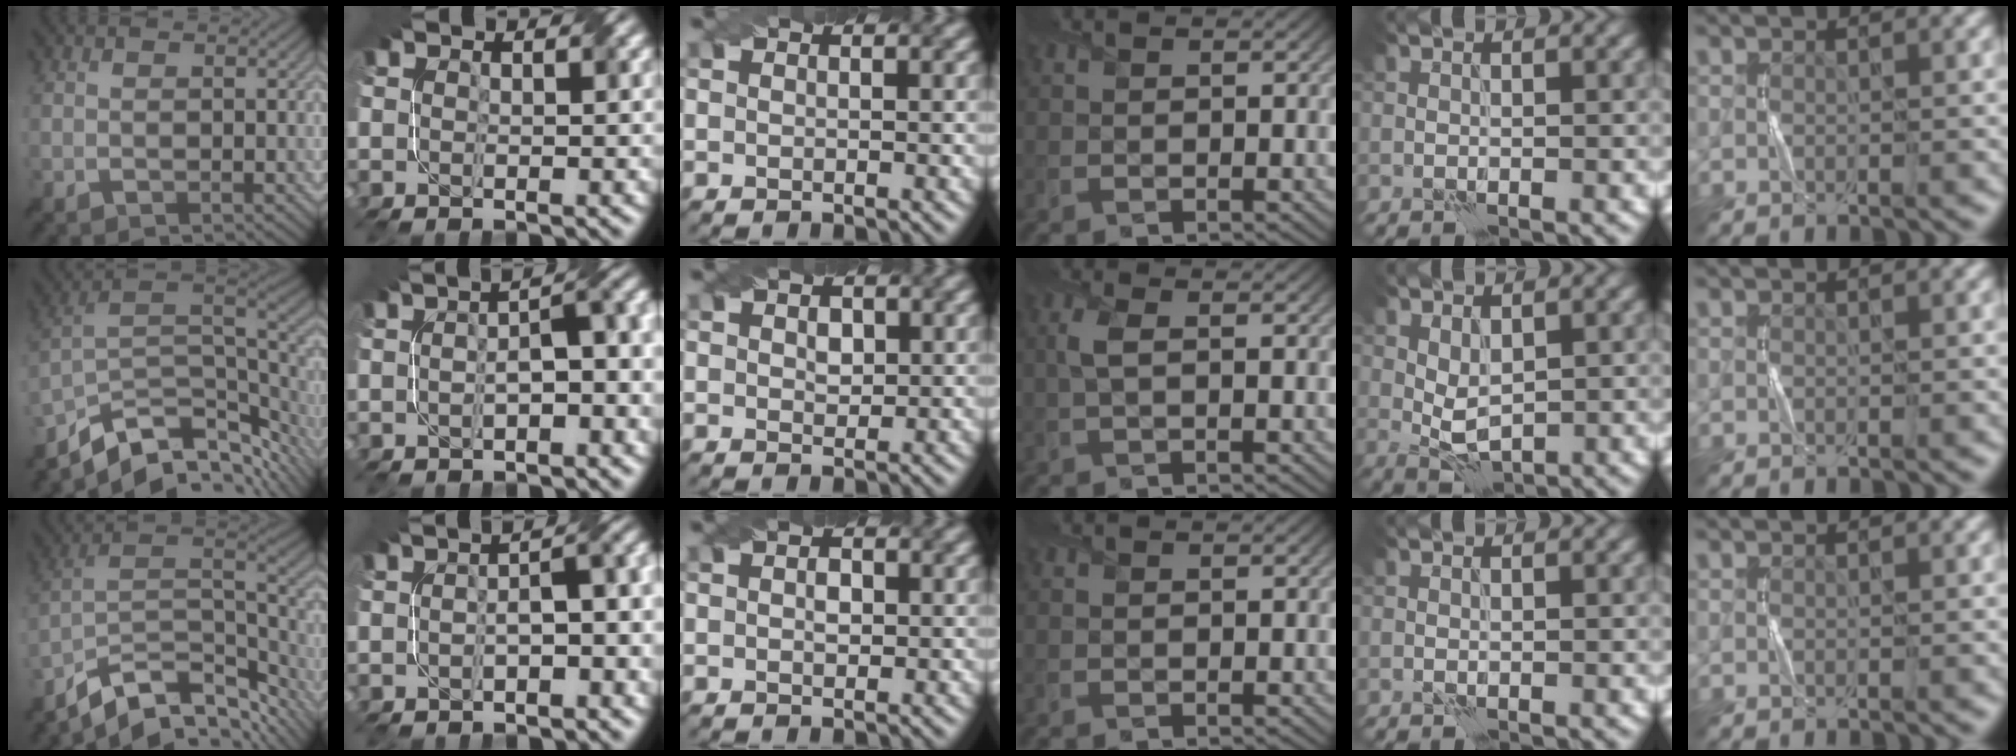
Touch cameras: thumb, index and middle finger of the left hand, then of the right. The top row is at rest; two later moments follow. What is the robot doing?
{"motion": "twist", "object": "screw"}